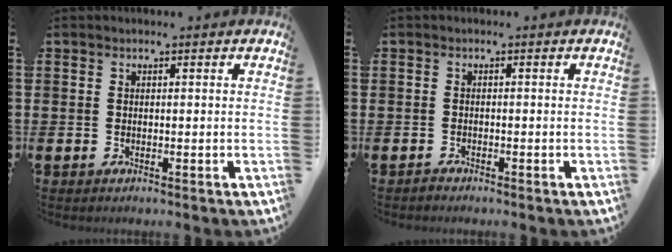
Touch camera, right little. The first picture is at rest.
{"total": 0.6, "force": [-0.6, 0.1, 0.0], "torque": [-0.002, -0.002, -0.013]}